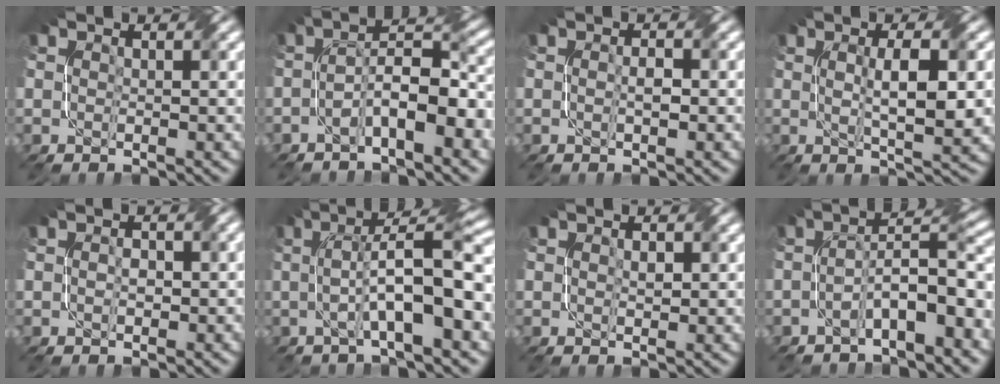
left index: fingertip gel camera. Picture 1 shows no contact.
{"total": 6.6, "force": [-2.7, 1.8, 5.7], "torque": [-0.092, 0.015, -0.049]}
{"total": 1.1, "force": [-0.3, 0.3, 1.0], "torque": [-0.019, 0.001, -0.003]}
{"total": 6.1, "force": [0.3, 1.4, 5.9], "torque": [-0.093, 0.000, 0.010]}
{"total": 1.5, "force": [-0.3, 0.8, 1.2], "torque": [-0.017, 0.002, -0.003]}
{"total": 9.1, "force": [0.0, 2.1, 8.9], "torque": [-0.127, 0.018, -0.004]}
{"total": 0.7, "force": [0.1, 0.5, 0.5], "torque": [-0.006, -0.002, 0.003]}
{"total": 6.4, "force": [-2.9, 1.7, 5.4], "torque": [-0.082, 0.018, -0.053]}